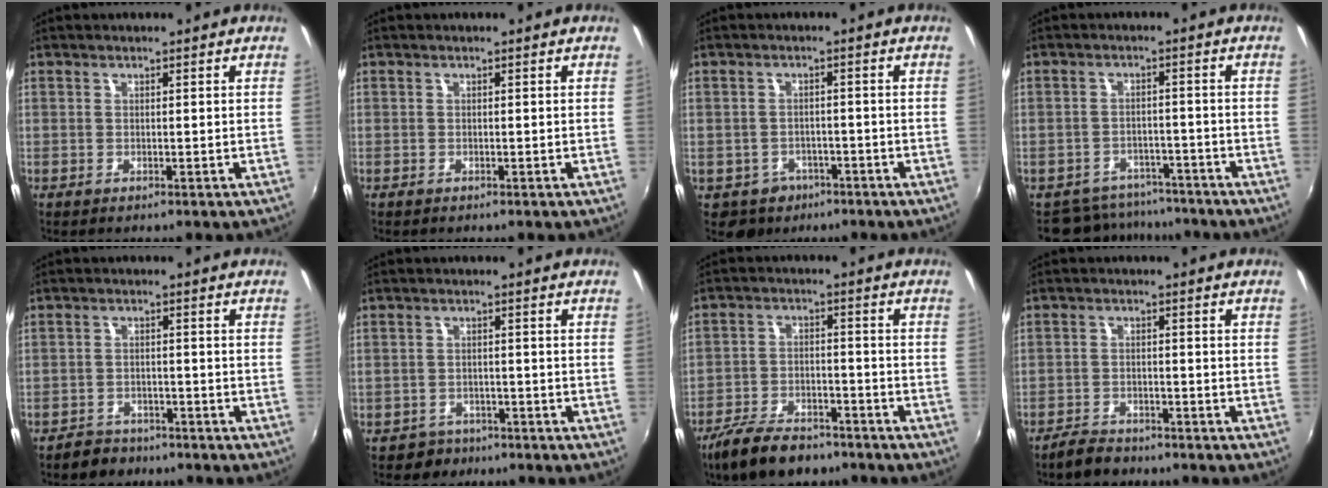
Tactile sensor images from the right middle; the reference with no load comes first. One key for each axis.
{"total": 0.0}
{"total": 5.2, "fx": -2.7, "fy": 4.4, "fz": 0.8, "tx": -0.032, "ty": 0.004, "tz": -0.031}
{"total": 8.2, "fx": -7.2, "fy": 3.7, "fz": 0.8, "tx": -0.024, "ty": 0.012, "tz": -0.099}
{"total": 4.6, "fx": -3.8, "fy": 2.6, "fz": 0.6, "tx": -0.025, "ty": 0.007, "tz": -0.061}
{"total": 3.9, "fx": -2.6, "fy": 2.9, "fz": 0.0, "tx": -0.015, "ty": 0.004, "tz": -0.043}
{"total": 11.5, "fx": -8.8, "fy": 4.9, "fz": 5.6, "tx": -0.133, "ty": -0.006, "tz": -0.150}
{"total": 4.5, "fx": -3.9, "fy": 1.9, "fz": 1.1, "tx": -0.040, "ty": 0.000, "tz": -0.069}